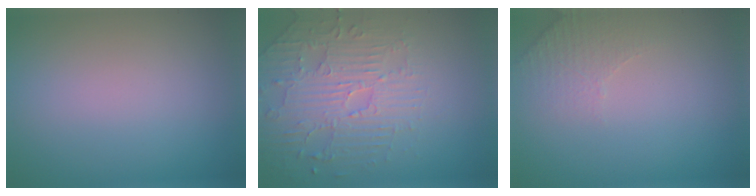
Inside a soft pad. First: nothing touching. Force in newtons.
{"total": 4.6, "press": 3.7, "slide": 2.7}
{"total": 2.1, "press": 2.0, "slide": 0.5}